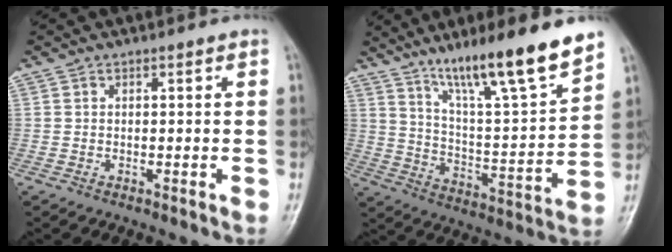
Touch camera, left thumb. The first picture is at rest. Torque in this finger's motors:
{"motor_torque": [2.06, 1.64, 1.44, -1.33, 0.24]}